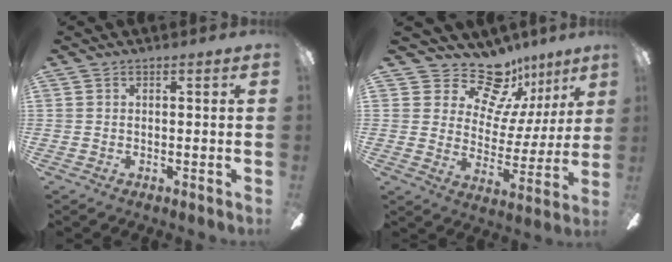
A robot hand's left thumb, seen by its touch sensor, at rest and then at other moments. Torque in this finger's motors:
{"motor_torque": [0.15, -0.55, -0.65, -0.26, -0.05]}